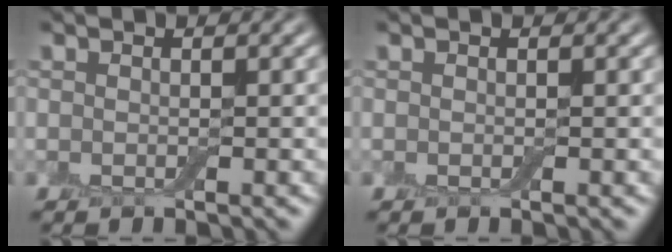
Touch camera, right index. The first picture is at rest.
{"total": 0.0}